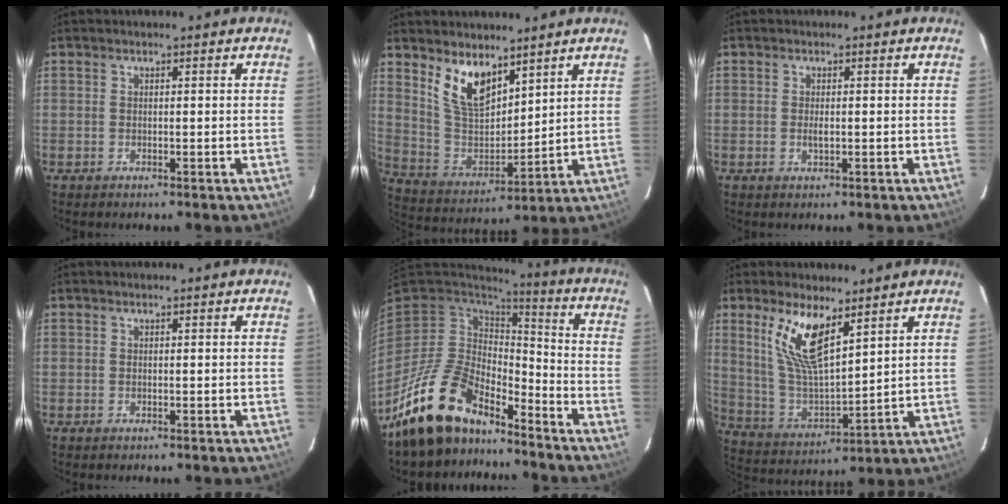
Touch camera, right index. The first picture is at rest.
{"total": 11.3, "force": [7.4, 5.2, 6.7], "torque": [-0.128, -0.004, 0.156]}
{"total": 1.4, "force": [-0.2, 0.7, 1.3], "torque": [-0.024, -0.002, -0.002]}
{"total": 0.0}
{"total": 16.2, "force": [-12.9, 6.8, 7.0], "torque": [-0.154, -0.004, -0.227]}
{"total": 12.7, "force": [7.2, 4.1, 9.7], "torque": [-0.195, 0.000, 0.152]}